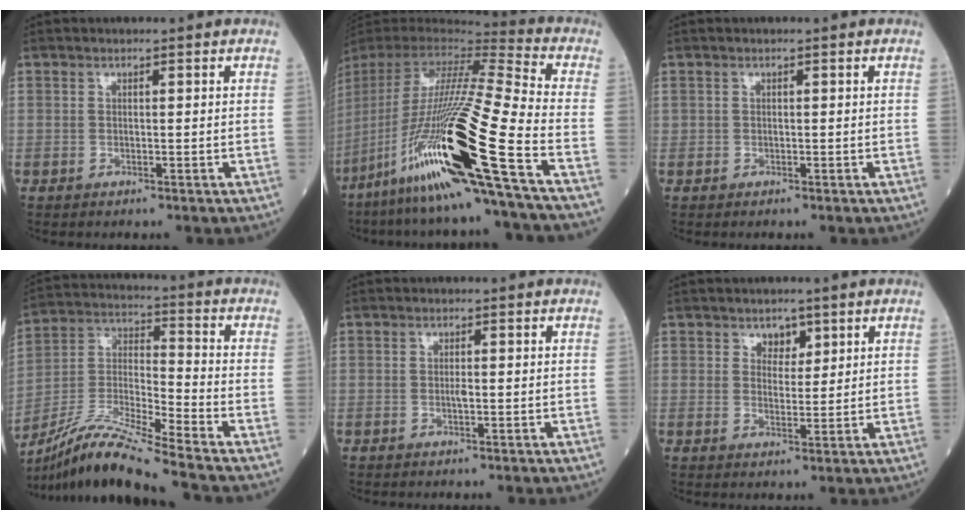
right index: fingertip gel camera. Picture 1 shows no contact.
{"total": 28.6, "force": [-12.6, -0.3, 25.6], "torque": [-0.507, -0.061, -0.241]}
{"total": 0.0}
{"total": 14.7, "force": [-12.6, -1.4, 7.4], "torque": [-0.152, -0.006, -0.237]}
{"total": 0.8, "force": [-0.2, 0.1, 0.7], "torque": [-0.016, 0.000, -0.003]}
{"total": 2.7, "force": [1.8, 1.7, 1.1], "torque": [-0.010, -0.001, 0.029]}